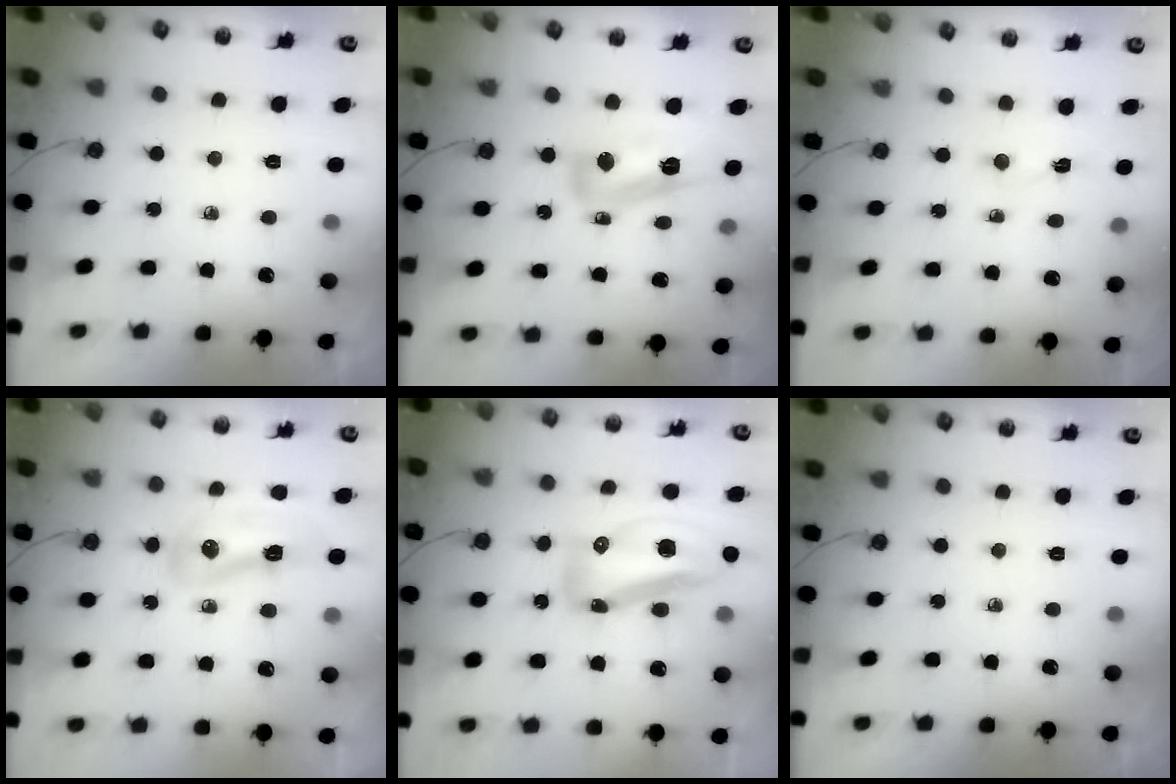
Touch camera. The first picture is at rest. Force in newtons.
{"total": 12.5, "press": 12.5, "slide": 1.2}
{"total": 4.0, "press": 1.2, "slide": 3.8}
{"total": 11.6, "press": 11.1, "slide": 3.2}
{"total": 16.2, "press": 16.1, "slide": 1.8}
{"total": 0.0}